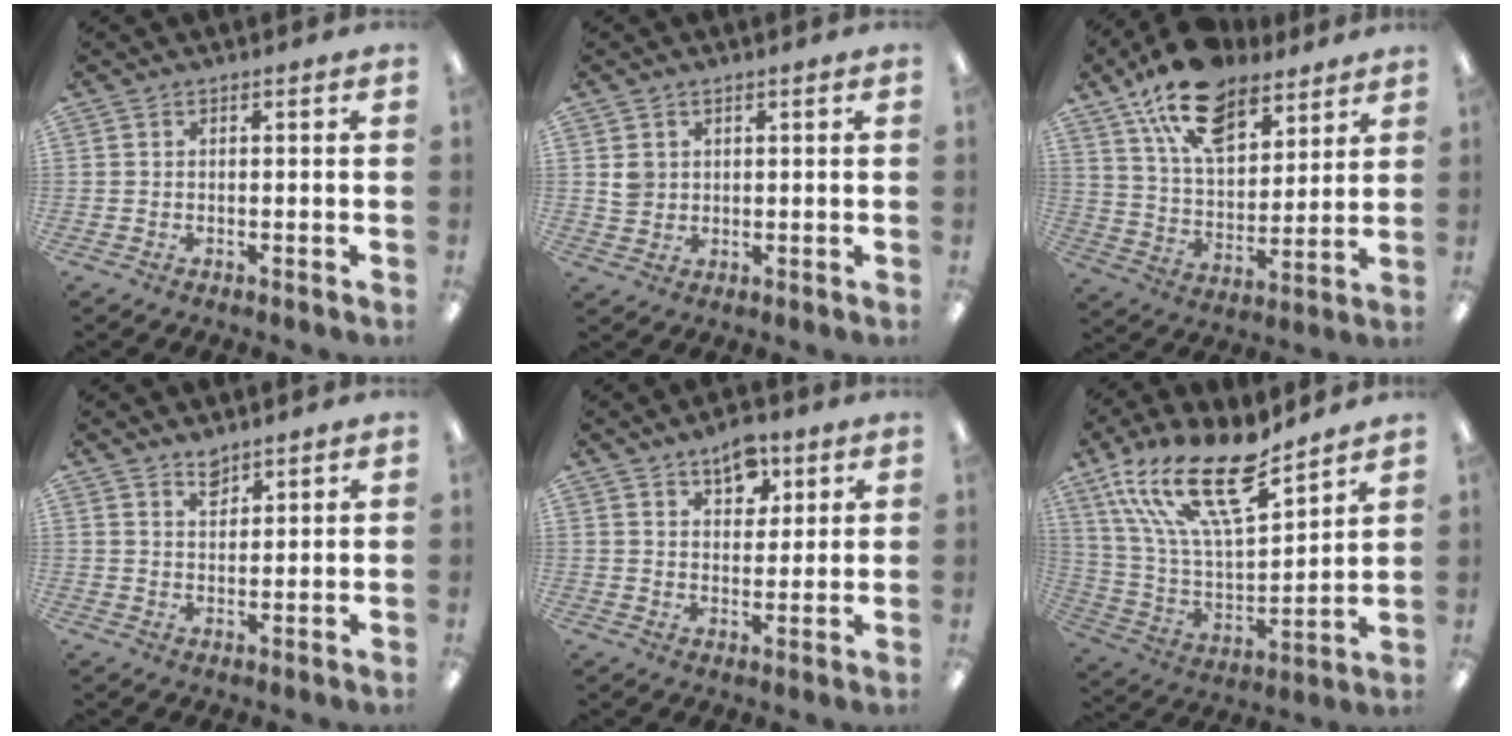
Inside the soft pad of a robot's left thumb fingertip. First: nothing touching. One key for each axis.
{"total": 3.0, "fx": 1.1, "fy": 2.8, "fz": 0.5, "tx": -0.001, "ty": -0.003, "tz": 0.018}
{"total": 17.7, "fx": 12.0, "fy": 9.0, "fz": 9.3, "tx": -0.164, "ty": -0.055, "tz": 0.217}
{"total": 3.5, "fx": 3.0, "fy": 1.4, "fz": 0.9, "tx": -0.007, "ty": -0.020, "tz": 0.054}
{"total": 7.4, "fx": 5.1, "fy": 4.2, "fz": 3.4, "tx": -0.033, "ty": -0.024, "tz": 0.086}
{"total": 22.6, "fx": 15.1, "fy": 8.1, "fz": 14.7, "tx": -0.295, "ty": -0.093, "tz": 0.260}